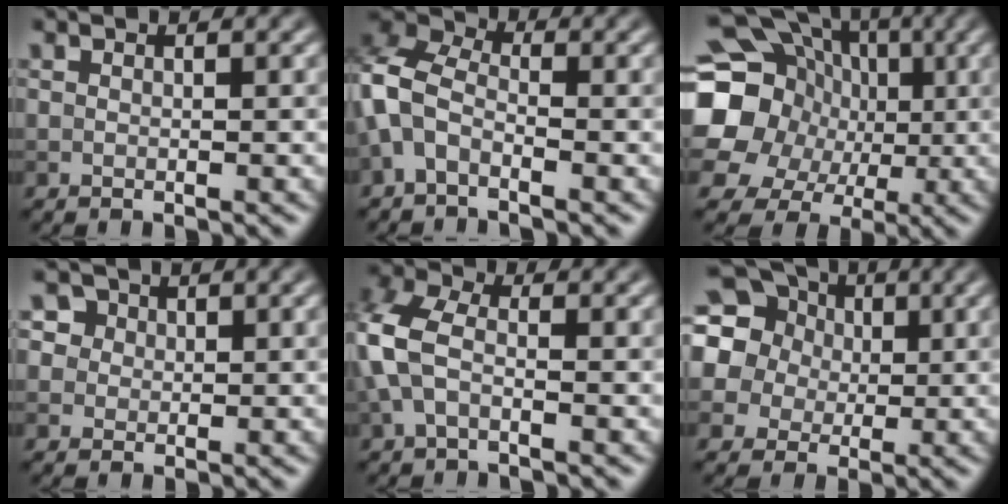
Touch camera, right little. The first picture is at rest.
{"total": 4.9, "force": [-1.6, 3.0, 3.5], "torque": [-0.086, 0.013, -0.047]}
{"total": 19.6, "force": [1.0, 17.7, 8.4], "torque": [-0.194, 0.017, -0.021]}
{"total": 4.4, "force": [2.3, 3.5, 1.5], "torque": [-0.024, 0.010, 0.026]}
{"total": 4.9, "force": [-0.6, 2.9, 3.8], "torque": [-0.103, 0.012, -0.025]}
{"total": 16.4, "force": [5.4, 14.2, 6.2], "torque": [-0.175, 0.047, 0.065]}